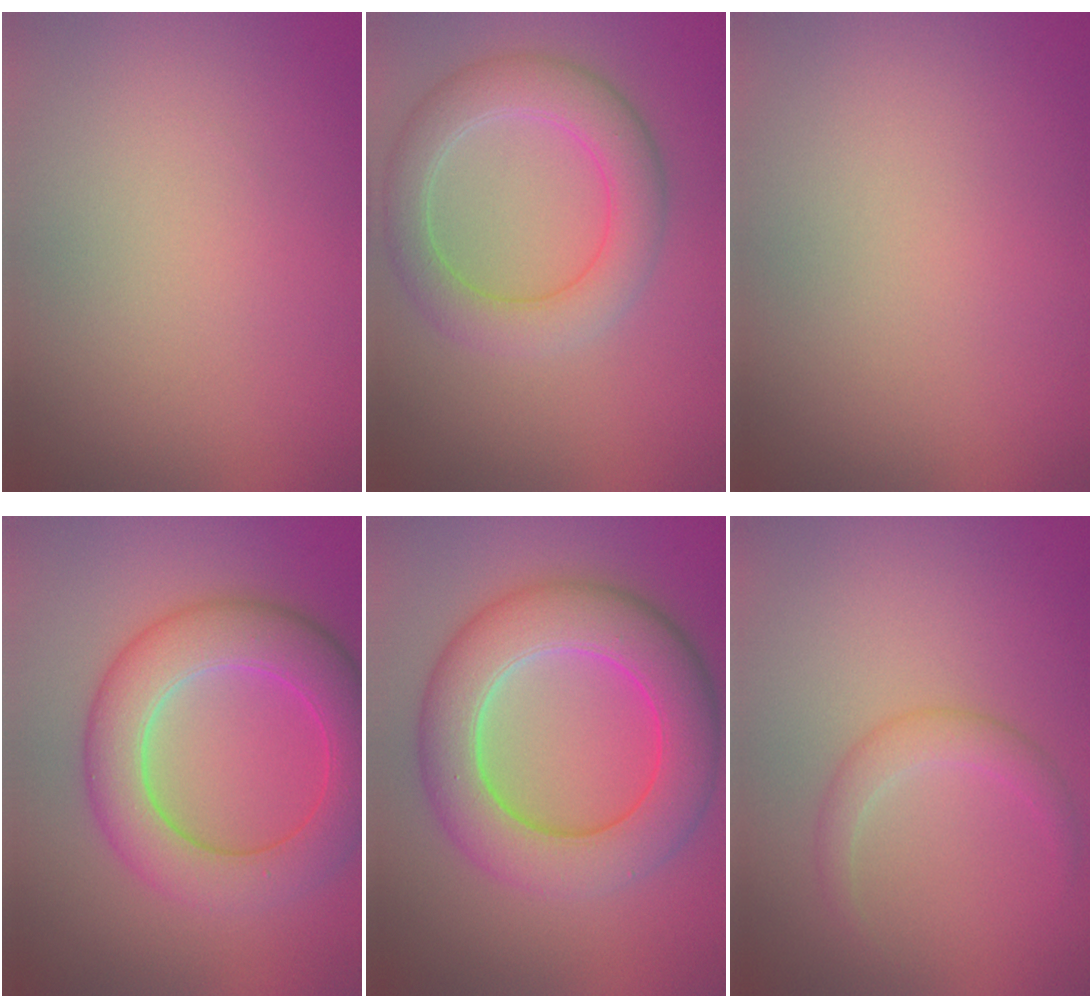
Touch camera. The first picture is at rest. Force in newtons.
{"total": 5.2, "press": 5.2, "slide": 0.1}
{"total": 0.0}
{"total": 7.9, "press": 7.9, "slide": 0.1}
{"total": 9.3, "press": 9.3, "slide": 0.3}
{"total": 2.0, "press": 2.0, "slide": 0.0}